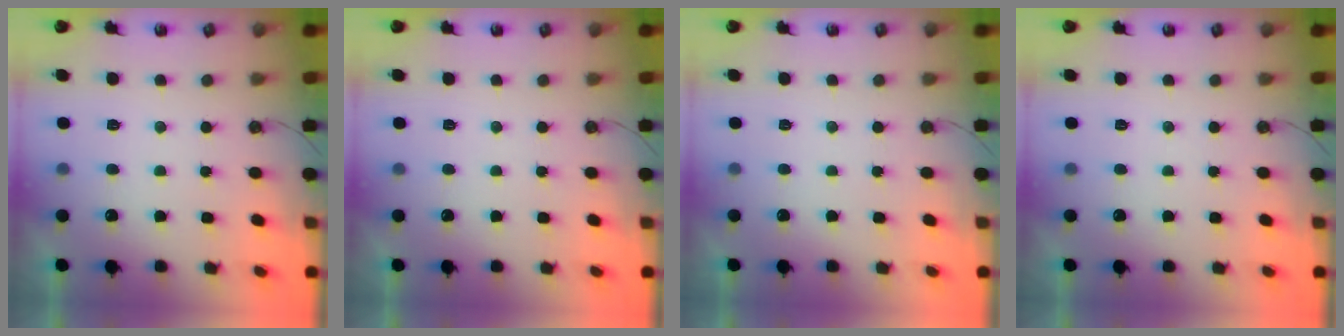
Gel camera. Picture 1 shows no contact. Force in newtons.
{"total": 0.0}
{"total": 0.0}
{"total": 0.0}